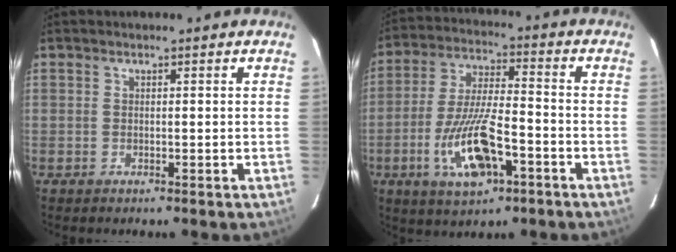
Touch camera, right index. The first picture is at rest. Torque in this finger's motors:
{"motor_torque": [1.33, -0.81, 0.39, 0.21]}